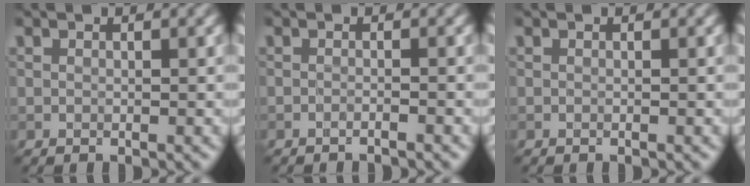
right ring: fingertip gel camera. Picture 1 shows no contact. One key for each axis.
{"total": 1.0, "fx": -0.8, "fy": 0.1, "fz": 0.6, "tx": -0.006, "ty": -0.002, "tz": -0.021}
{"total": 0.0}